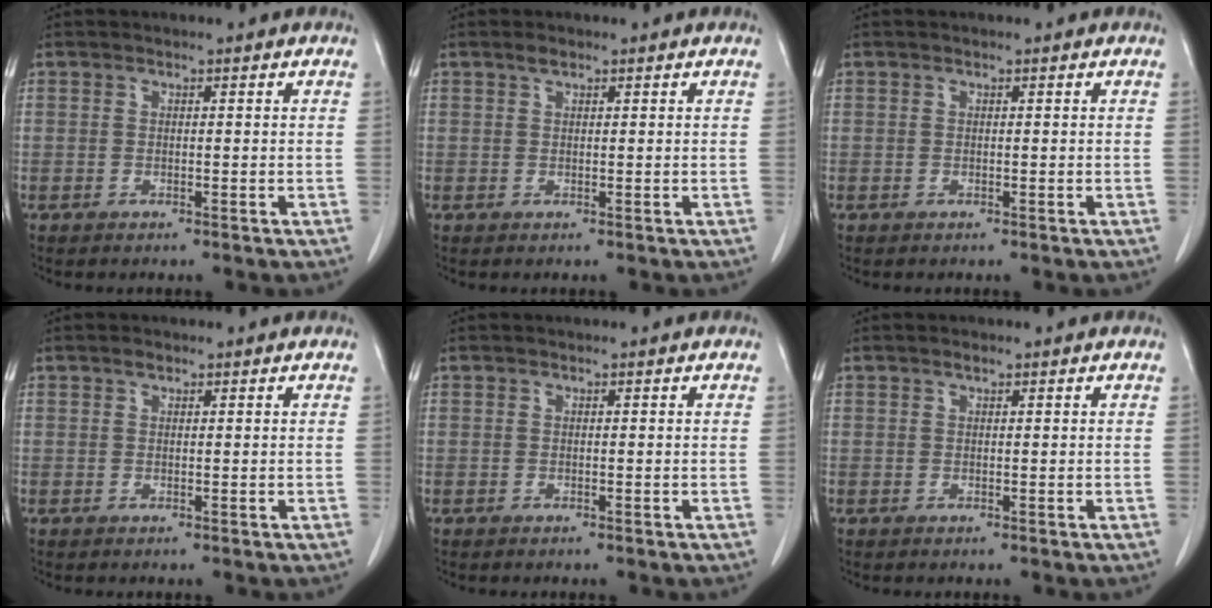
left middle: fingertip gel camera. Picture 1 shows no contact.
{"total": 0.9, "force": [0.7, 0.4, 0.5], "torque": [-0.011, 0.002, 0.013]}
{"total": 0.0}
{"total": 0.8, "force": [0.6, 0.4, 0.4], "torque": [-0.007, 0.001, 0.009]}
{"total": 0.0}
{"total": 0.6, "force": [0.5, 0.2, 0.4], "torque": [-0.011, 0.000, 0.008]}